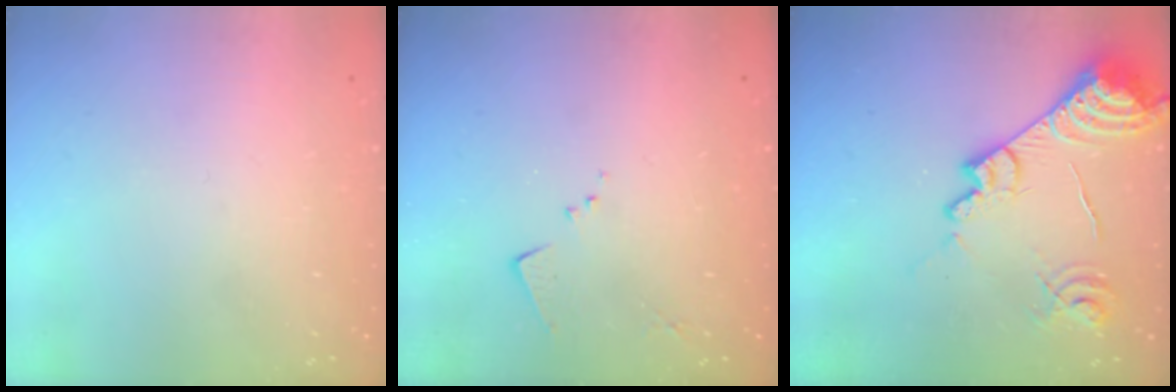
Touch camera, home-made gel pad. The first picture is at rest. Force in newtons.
{"total": 4.9, "press": 4.9, "slide": 0.5}
{"total": 17.1, "press": 17.0, "slide": 1.8}